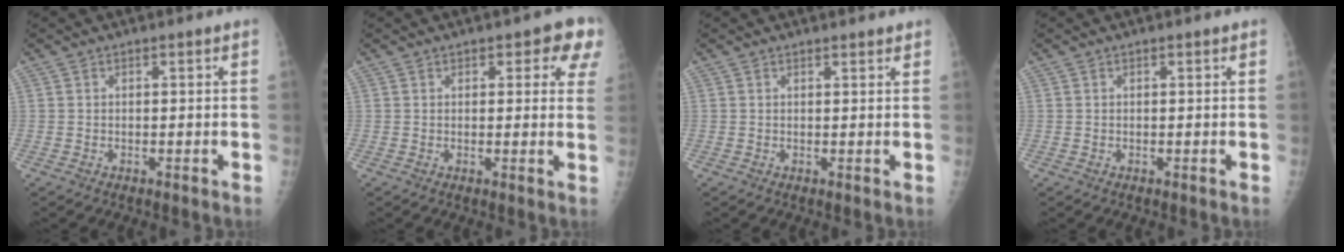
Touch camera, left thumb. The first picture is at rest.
{"total": 5.7, "force": [3.2, 3.0, 3.7], "torque": [0.000, -0.007, 0.028]}
{"total": 1.4, "force": [1.3, 0.4, 0.4], "torque": [0.000, -0.004, 0.017]}
{"total": 0.0}